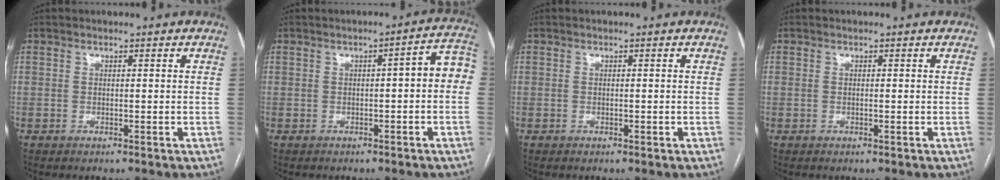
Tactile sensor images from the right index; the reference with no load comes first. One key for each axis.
{"total": 5.4, "fx": -0.2, "fy": 1.2, "fz": 5.3, "tx": -0.057, "ty": 0.030, "tz": -0.007}
{"total": 0.0}
{"total": 0.0}